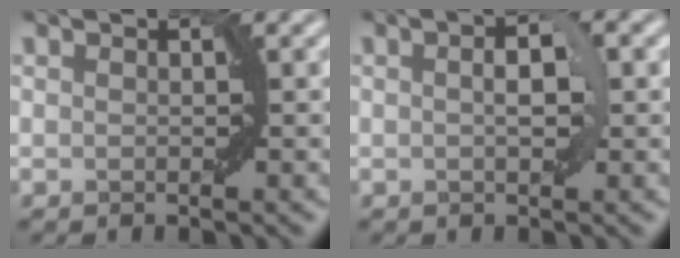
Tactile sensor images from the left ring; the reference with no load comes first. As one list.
[{"total": 2.9, "force": [0.4, 1.0, 2.6], "torque": [-0.040, 0.005, 0.006]}]